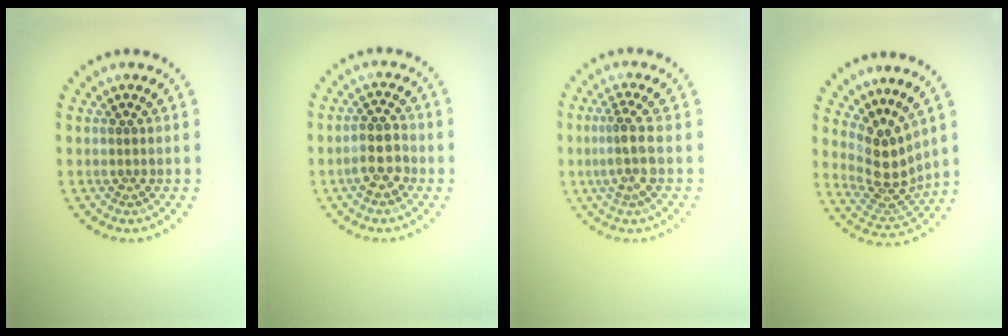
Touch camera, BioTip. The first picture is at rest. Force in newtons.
{"total": 2.8, "press": 2.7, "slide": 0.9}
{"total": 2.6, "press": 2.0, "slide": 1.7}
{"total": 4.2, "press": 3.1, "slide": 2.9}